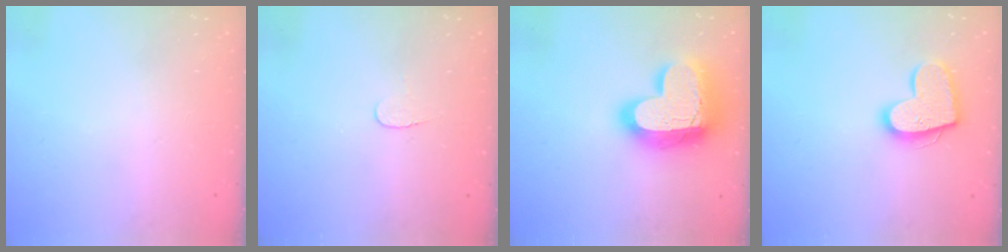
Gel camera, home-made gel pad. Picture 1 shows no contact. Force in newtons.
{"total": 3.7, "press": 3.7, "slide": 0.3}
{"total": 23.6, "press": 23.5, "slide": 2.0}
{"total": 14.8, "press": 14.8, "slide": 1.0}